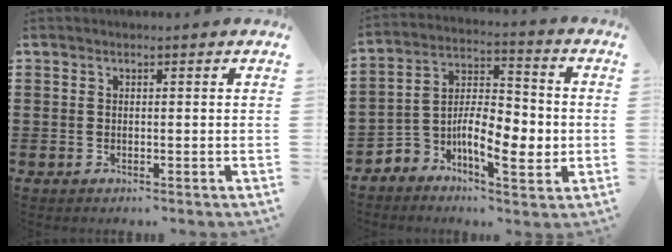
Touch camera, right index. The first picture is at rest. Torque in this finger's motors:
{"motor_torque": [1.16, -0.61, 0.35, 0.16]}